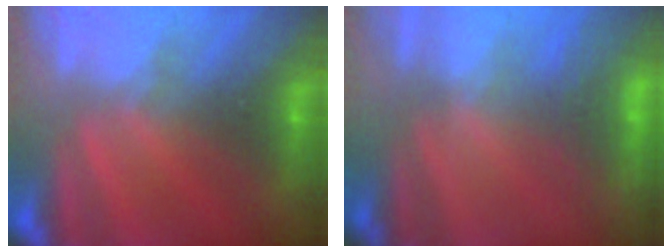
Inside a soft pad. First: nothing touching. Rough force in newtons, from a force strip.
{"total": 3.0}